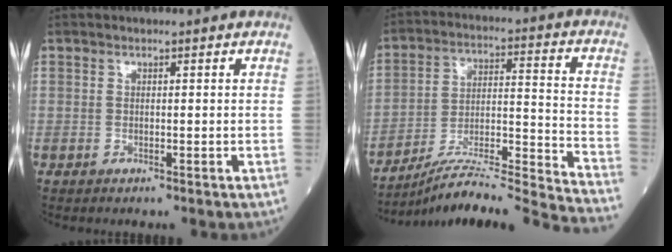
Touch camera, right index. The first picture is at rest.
{"total": 21.7, "force": [-20.2, -1.9, 7.8], "torque": [-0.096, 0.001, -0.309]}